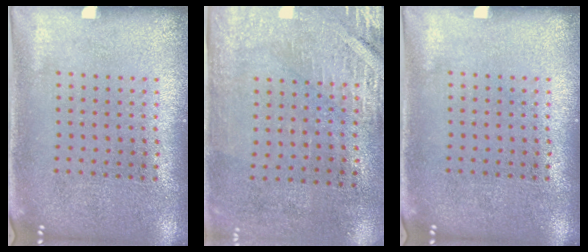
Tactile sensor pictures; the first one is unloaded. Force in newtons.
{"total": 2.9, "press": 2.5, "slide": 1.4}
{"total": 0.0}